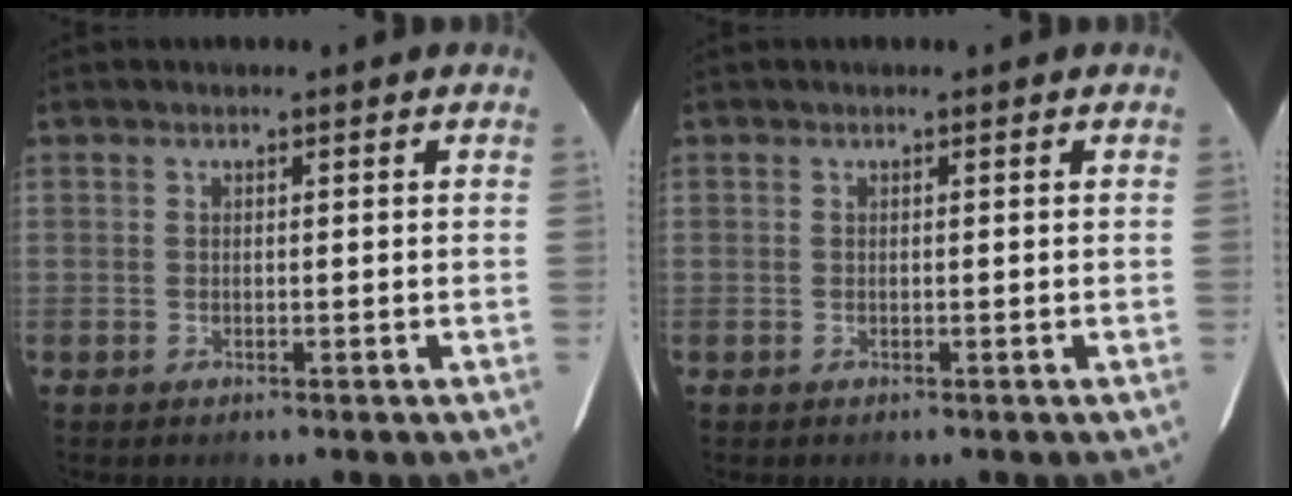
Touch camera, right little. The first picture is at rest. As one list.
[{"total": 0.0}]